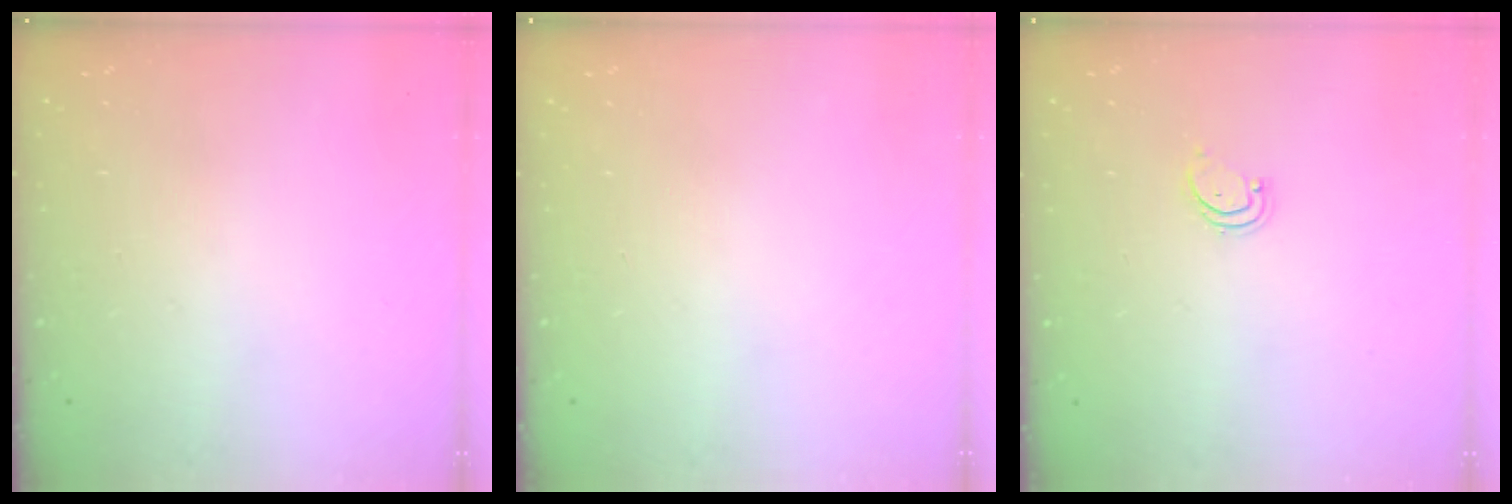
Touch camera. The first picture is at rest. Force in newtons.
{"total": 0.0}
{"total": 1.9, "press": 1.9, "slide": 0.2}